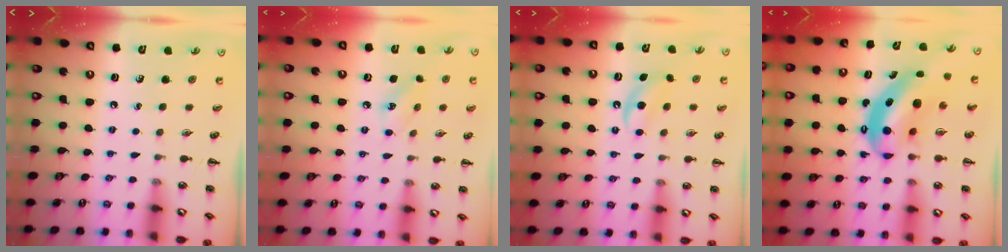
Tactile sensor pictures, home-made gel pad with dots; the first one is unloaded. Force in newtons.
{"total": 5.8, "press": 5.5, "slide": 1.6}
{"total": 4.9, "press": 4.7, "slide": 1.4}
{"total": 7.6, "press": 7.4, "slide": 1.8}